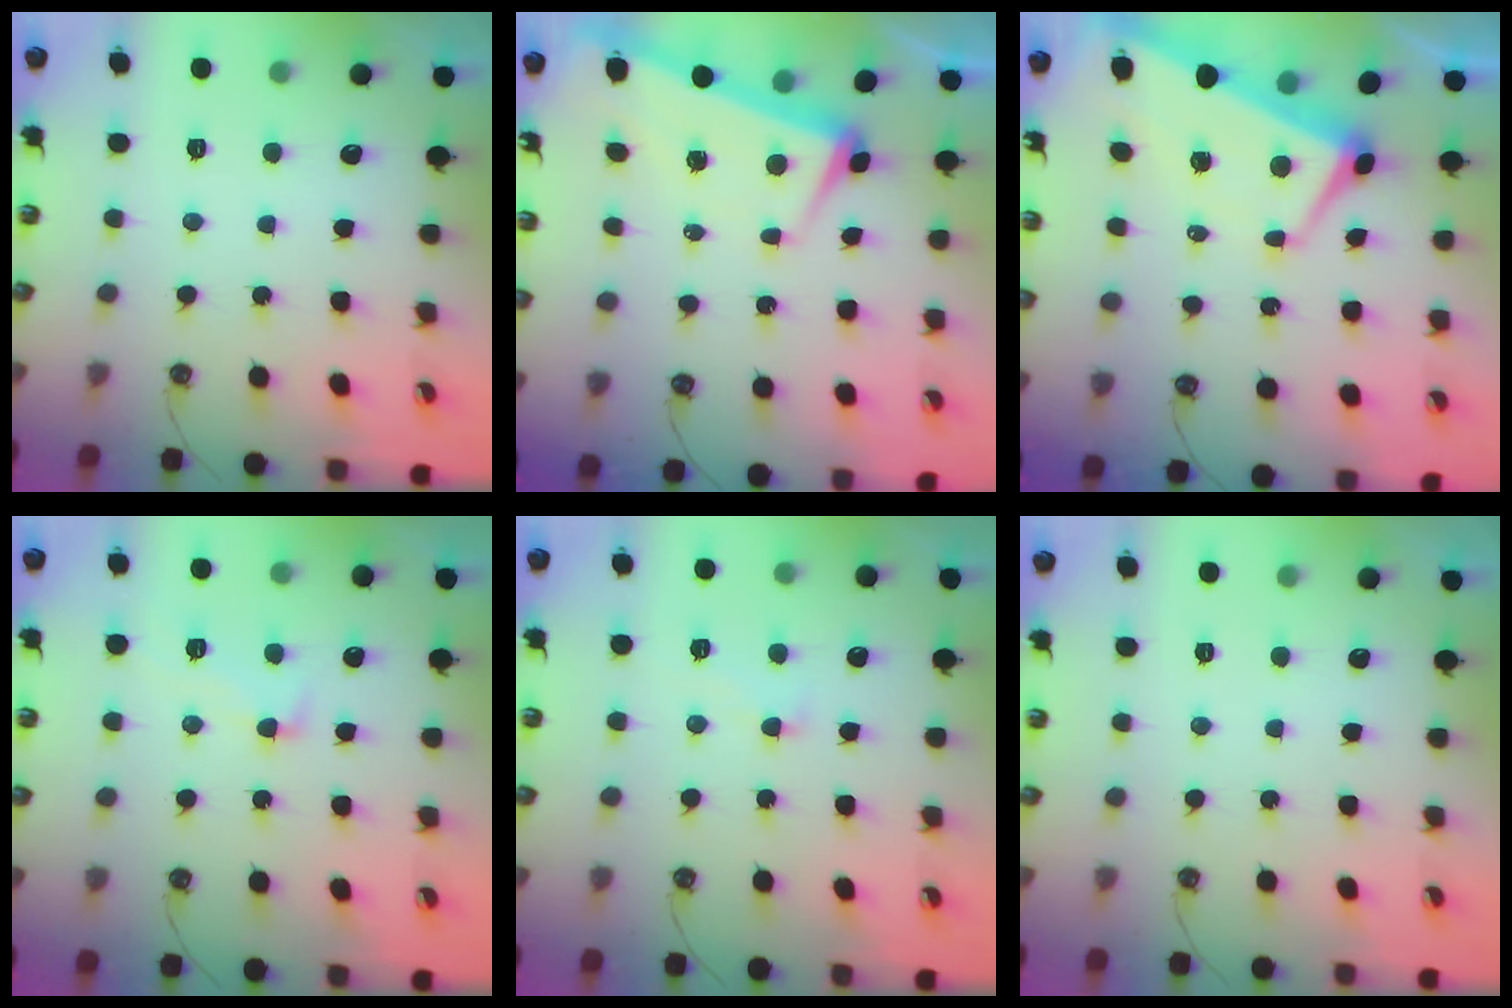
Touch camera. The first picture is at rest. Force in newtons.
{"total": 2.4, "press": 1.3, "slide": 2.0}
{"total": 1.0, "press": 0.0, "slide": 1.0}
{"total": 1.8, "press": 1.6, "slide": 0.8}
{"total": 1.2, "press": 1.2, "slide": 0.1}
{"total": 0.0}